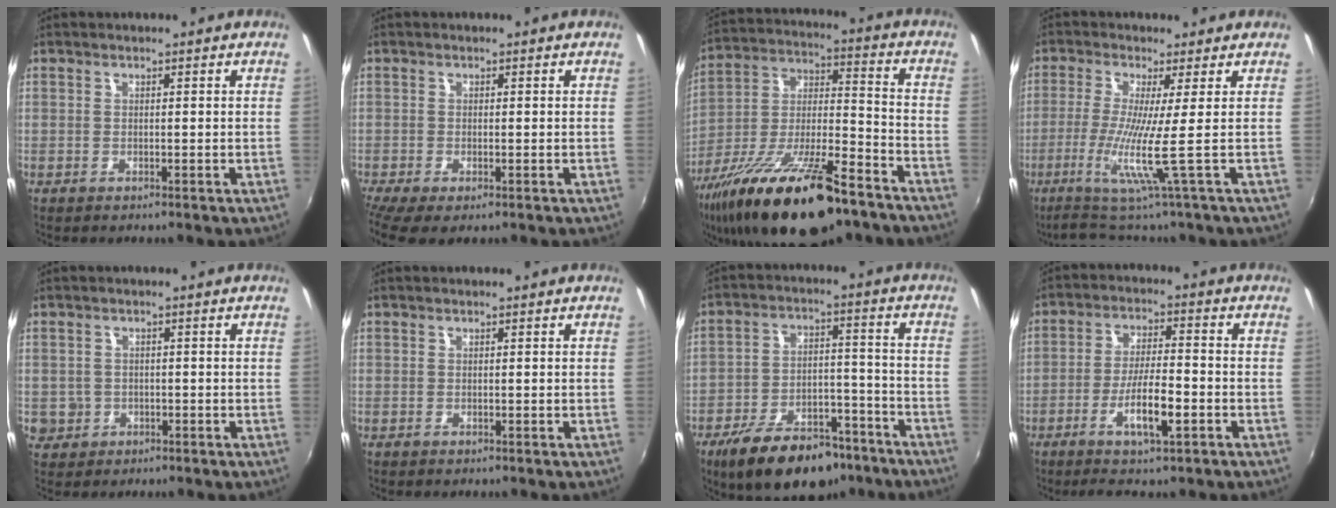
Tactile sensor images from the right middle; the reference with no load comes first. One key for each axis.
{"total": 2.8, "fx": -1.5, "fy": 0.1, "fz": 2.4, "tx": -0.049, "ty": -0.015, "tz": -0.026}
{"total": 24.8, "fx": -16.2, "fy": 6.8, "fz": 17.5, "tx": -0.316, "ty": -0.038, "tz": -0.272}
{"total": 8.3, "fx": -2.9, "fy": -1.9, "fz": 7.5, "tx": -0.172, "ty": -0.029, "tz": -0.051}
{"total": 4.5, "fx": -0.8, "fy": 4.3, "fz": 1.2, "tx": -0.035, "ty": 0.001, "tz": -0.006}
{"total": 0.0}
{"total": 17.6, "fx": -12.7, "fy": 7.9, "fz": 9.3, "tx": -0.176, "ty": -0.001, "tz": -0.186}
{"total": 7.8, "fx": -3.8, "fy": 1.1, "fz": 6.7, "tx": -0.133, "ty": -0.004, "tz": -0.066}